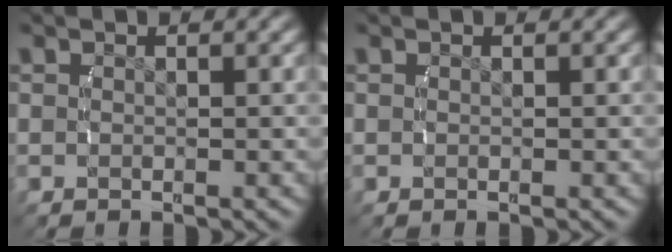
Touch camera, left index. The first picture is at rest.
{"total": 0.0}